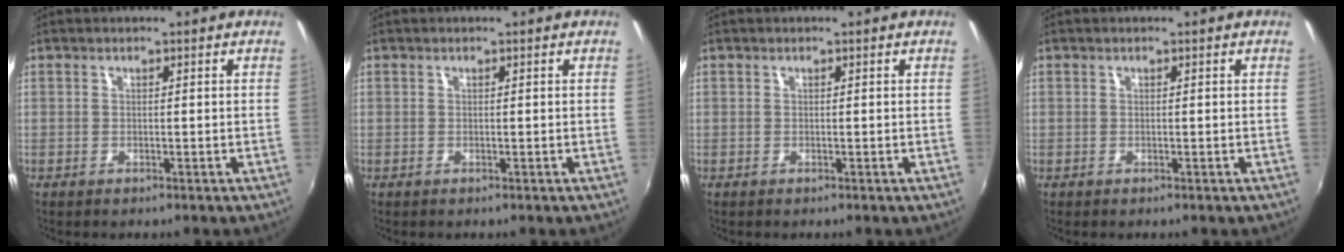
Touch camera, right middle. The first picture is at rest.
{"total": 0.0}
{"total": 0.0}
{"total": 0.0}